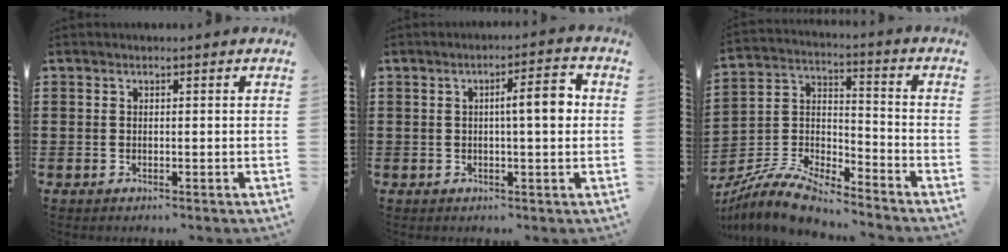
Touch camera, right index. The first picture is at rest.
{"total": 5.3, "force": [0.6, 0.8, 5.2], "torque": [-0.080, -0.005, 0.003]}
{"total": 8.5, "force": [-7.9, 1.3, 2.9], "torque": [-0.068, 0.005, -0.158]}